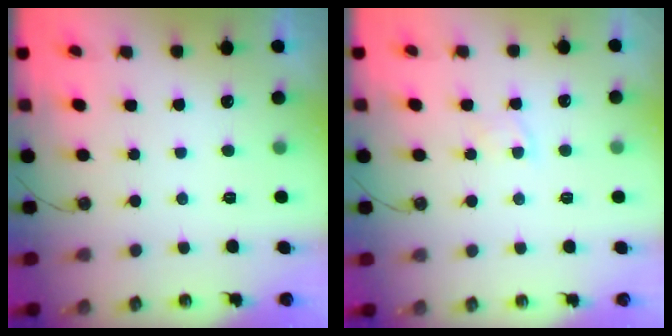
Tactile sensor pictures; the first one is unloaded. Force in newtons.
{"total": 2.8, "press": 2.8, "slide": 0.4}